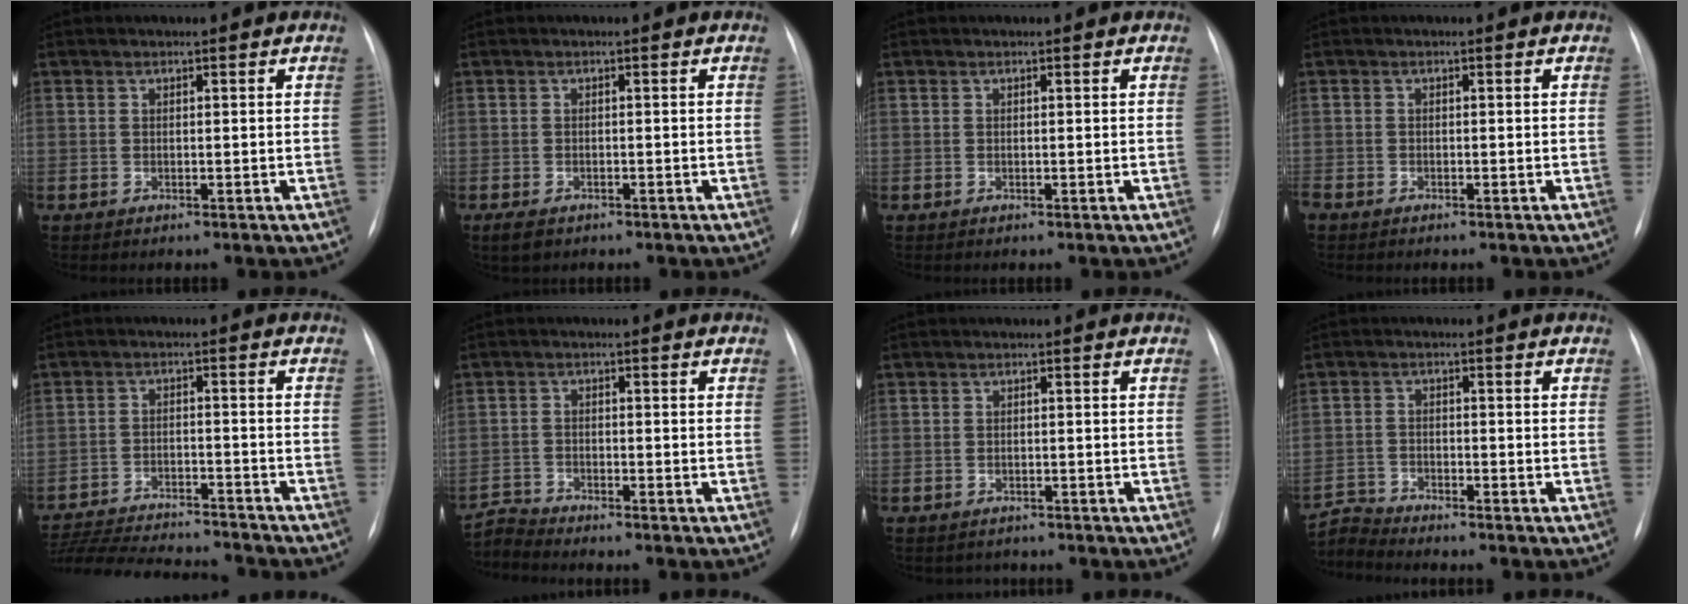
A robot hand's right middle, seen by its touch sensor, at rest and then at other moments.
{"total": 2.7, "force": [-1.8, 1.5, 1.3], "torque": [-0.024, -0.003, -0.023]}
{"total": 0.0}
{"total": 1.7, "force": [-1.4, 0.8, 0.5], "torque": [-0.011, -0.001, -0.022]}
{"total": 19.2, "force": [-17.7, 2.4, 6.8], "torque": [-0.154, -0.027, -0.262]}
{"total": 3.4, "force": [-3.1, -1.0, -0.8], "torque": [0.016, -0.017, -0.060]}
{"total": 1.8, "force": [-1.4, 1.2, -0.4], "torque": [-0.002, 0.003, -0.022]}
{"total": 4.1, "force": [-3.9, -1.2, -0.9], "torque": [0.015, -0.011, -0.073]}